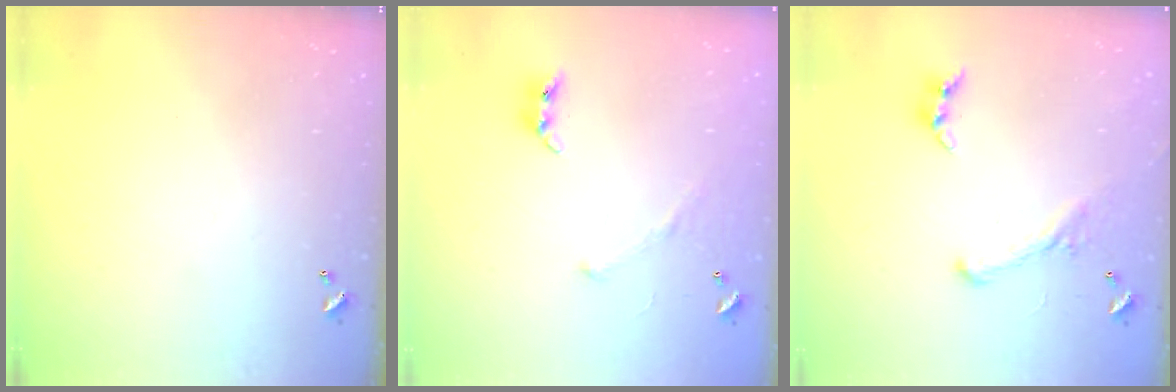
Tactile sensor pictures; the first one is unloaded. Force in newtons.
{"total": 3.2, "press": 3.0, "slide": 1.0}
{"total": 1.4, "press": 0.6, "slide": 1.2}